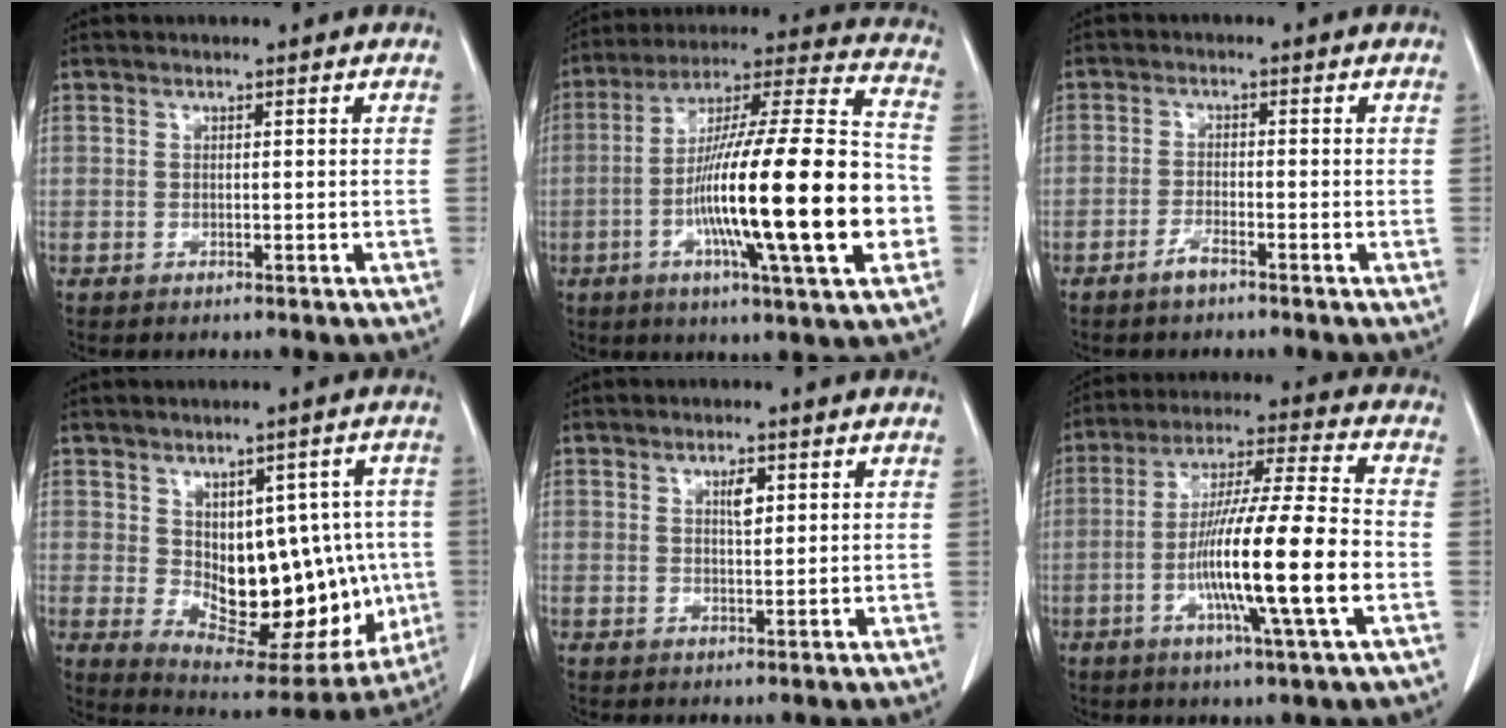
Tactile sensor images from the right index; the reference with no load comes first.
{"total": 25.5, "force": [-5.6, 1.5, 24.8], "torque": [-0.385, -0.010, -0.098]}
{"total": 2.1, "force": [-1.7, 0.3, 1.3], "torque": [-0.030, -0.001, -0.031]}
{"total": 18.3, "force": [-1.0, 9.5, 15.6], "torque": [-0.212, 0.006, 0.020]}
{"total": 2.4, "force": [1.0, 0.9, 2.0], "torque": [-0.035, -0.002, 0.017]}
{"total": 16.6, "force": [-3.9, -0.2, 16.1], "torque": [-0.288, -0.006, -0.073]}